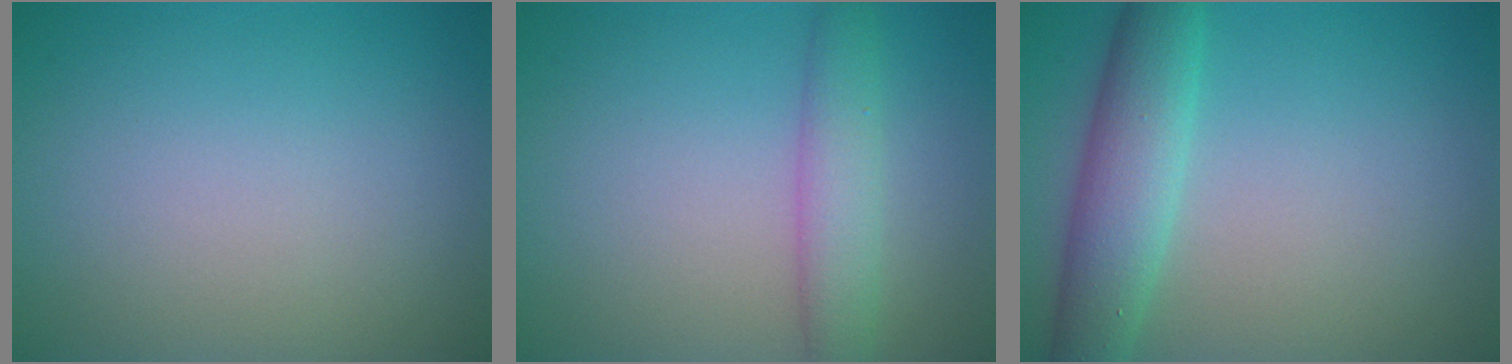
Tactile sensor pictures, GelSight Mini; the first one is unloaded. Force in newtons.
{"total": 3.4, "press": 3.4, "slide": 0.1}
{"total": 4.9, "press": 4.9, "slide": 0.1}